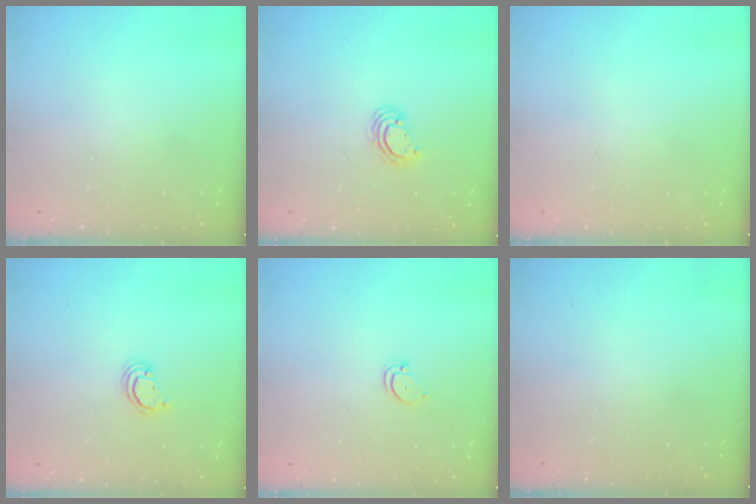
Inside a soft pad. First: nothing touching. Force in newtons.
{"total": 3.6, "press": 3.6, "slide": 0.4}
{"total": 0.0}
{"total": 2.6, "press": 2.6, "slide": 0.2}
{"total": 2.3, "press": 2.3, "slide": 0.2}
{"total": 0.0}